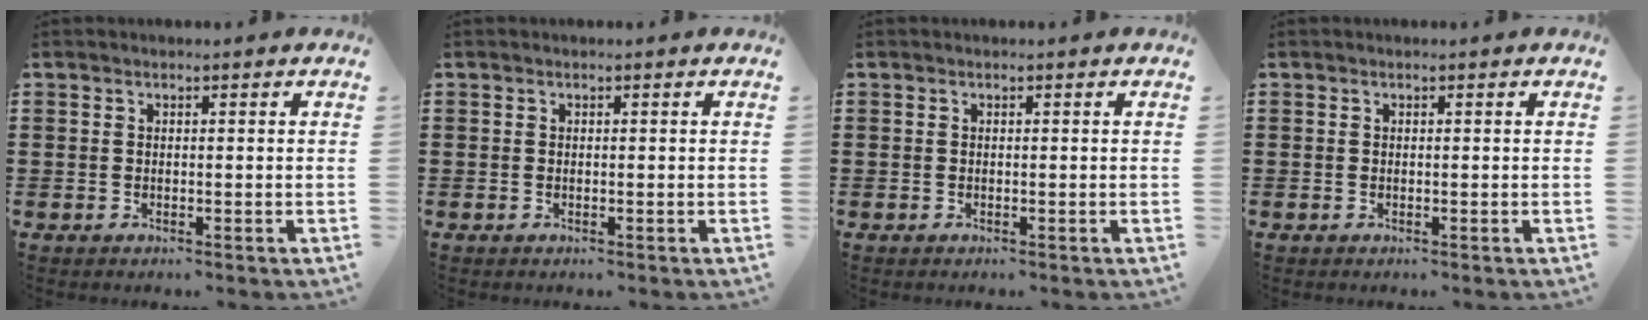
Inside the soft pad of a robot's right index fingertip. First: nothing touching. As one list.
[{"total": 0.0}, {"total": 0.0}, {"total": 0.0}]